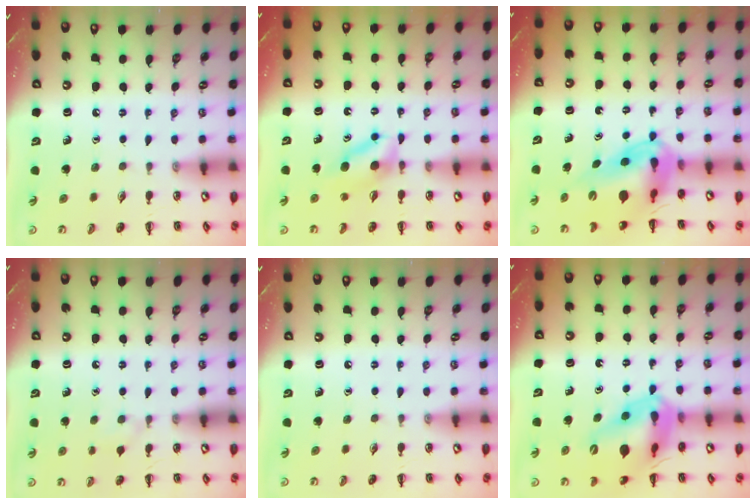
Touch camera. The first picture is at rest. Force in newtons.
{"total": 5.3, "press": 5.2, "slide": 1.0}
{"total": 14.3, "press": 13.6, "slide": 4.4}
{"total": 5.1, "press": 4.8, "slide": 1.7}
{"total": 0.0}
{"total": 17.3, "press": 16.9, "slide": 3.8}